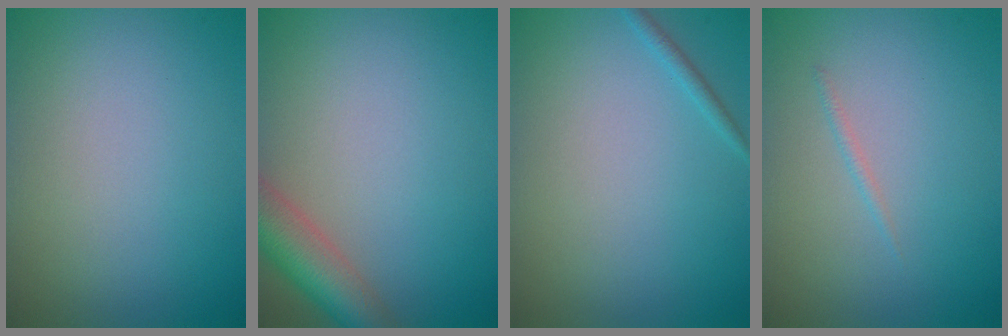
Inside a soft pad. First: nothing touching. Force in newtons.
{"total": 5.1, "press": 5.1, "slide": 0.3}
{"total": 0.9, "press": 0.9, "slide": 0.1}
{"total": 0.5, "press": 0.5, "slide": 0.1}